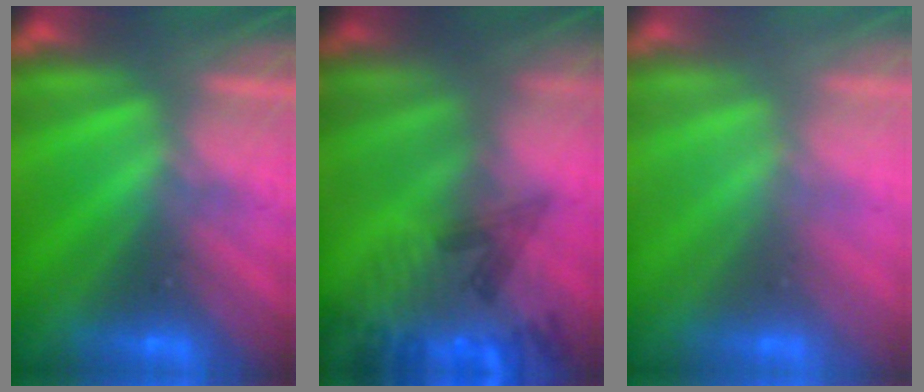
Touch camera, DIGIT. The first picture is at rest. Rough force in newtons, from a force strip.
{"total": 7.7}
{"total": 2.7}